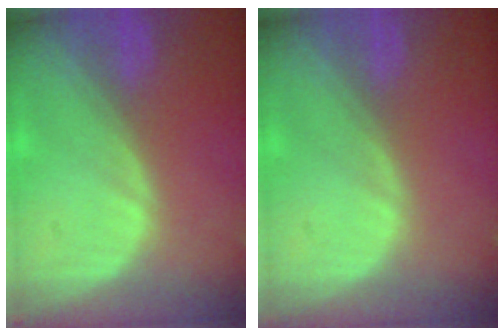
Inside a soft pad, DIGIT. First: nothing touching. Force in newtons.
{"total": 0.0}